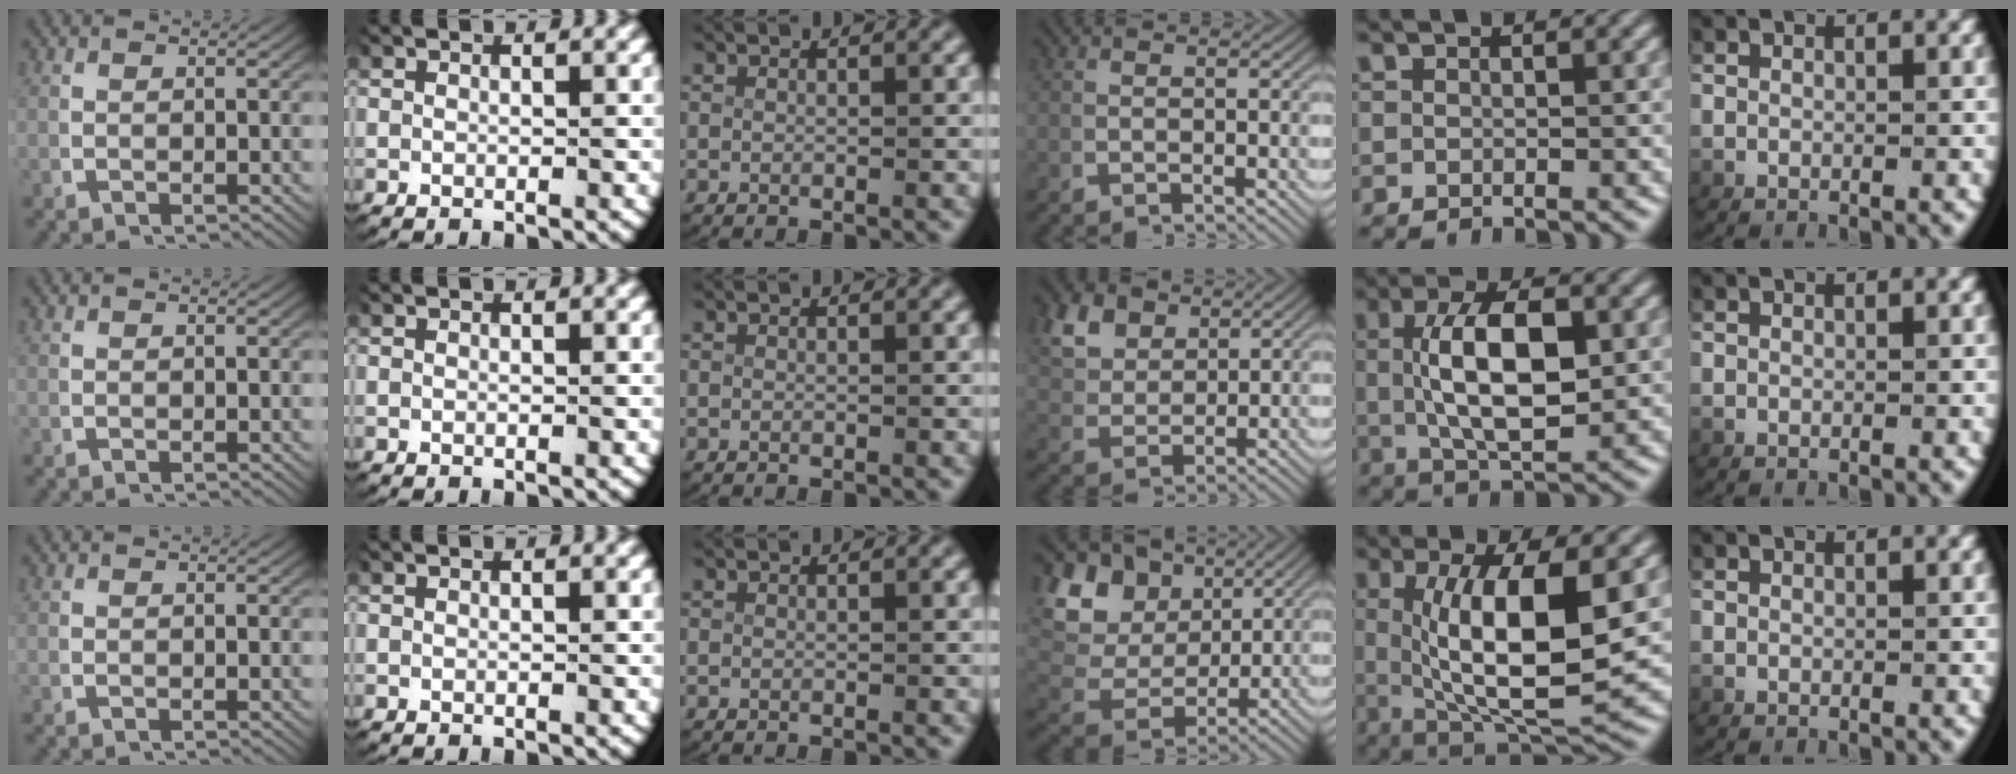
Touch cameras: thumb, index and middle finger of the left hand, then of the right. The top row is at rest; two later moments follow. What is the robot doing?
{"motion": "lift_and_place", "object": "card"}